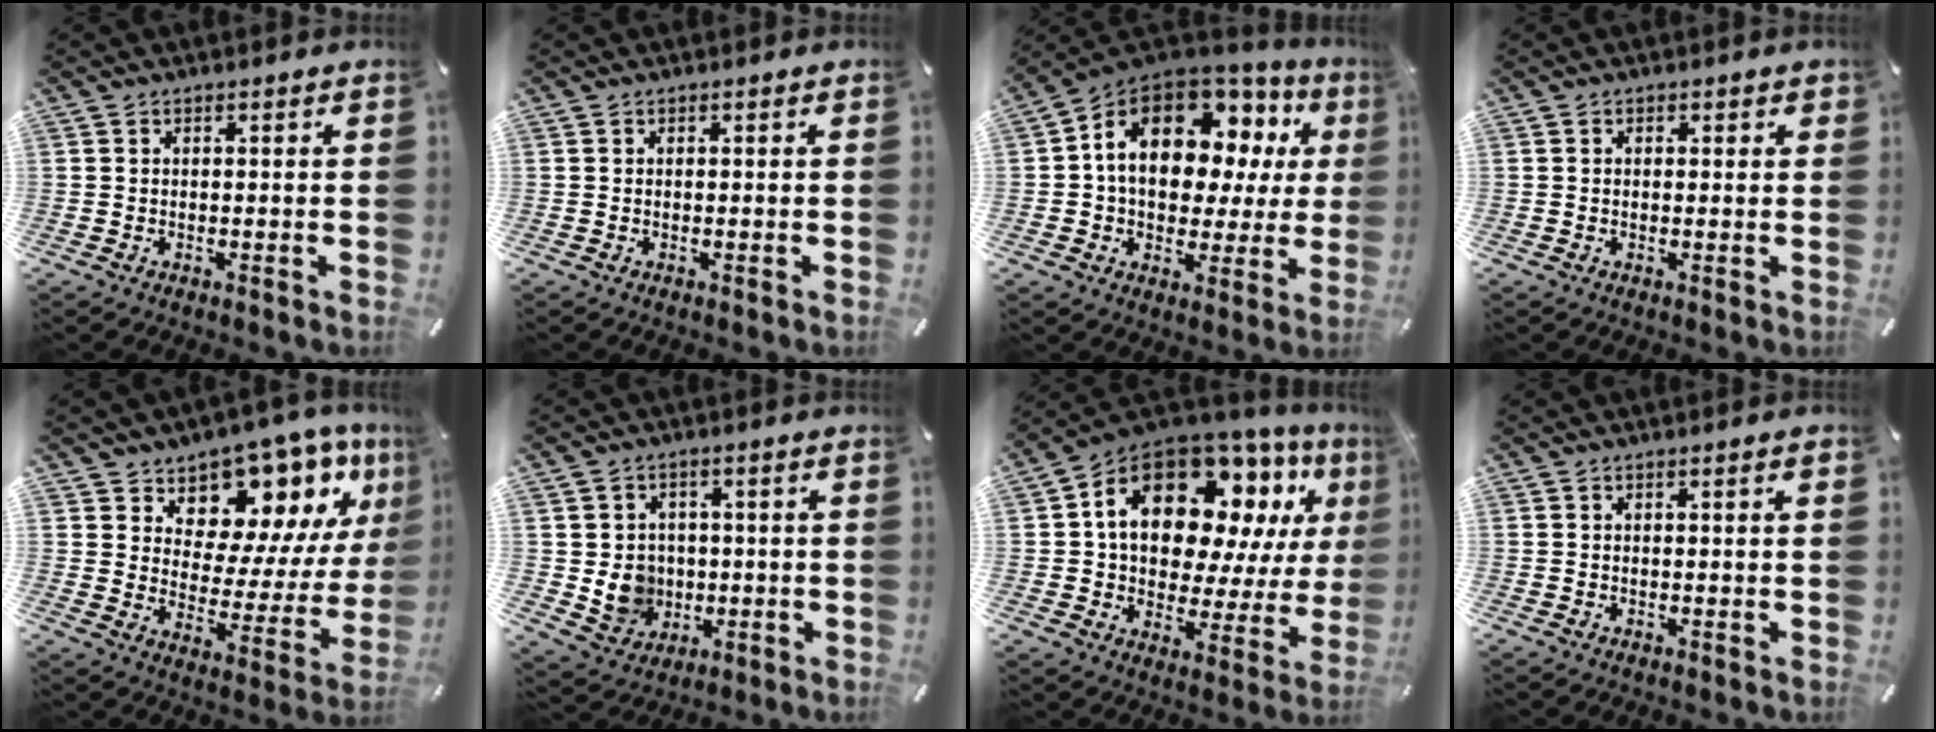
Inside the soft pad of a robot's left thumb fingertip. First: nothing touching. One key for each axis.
{"total": 0.0}
{"total": 15.6, "fx": 4.9, "fy": 10.6, "fz": 10.4, "tx": -0.172, "ty": -0.025, "tz": 0.087}
{"total": 0.7, "fx": 0.1, "fy": 0.5, "fz": 0.4, "tx": -0.001, "ty": 0.001, "tz": 0.000}
{"total": 11.8, "fx": 9.2, "fy": 6.9, "fz": 2.6, "tx": -0.032, "ty": -0.109, "tz": 0.157}
{"total": 7.8, "fx": -0.3, "fy": 7.5, "fz": 1.9, "tx": -0.045, "ty": -0.001, "tz": 0.000}
{"total": 20.5, "fx": 9.4, "fy": 12.4, "fz": 13.4, "tx": -0.250, "ty": -0.062, "tz": 0.155}
{"total": 1.2, "fx": 0.2, "fy": 0.1, "fz": 1.2, "tx": -0.020, "ty": 0.000, "tz": 0.003}